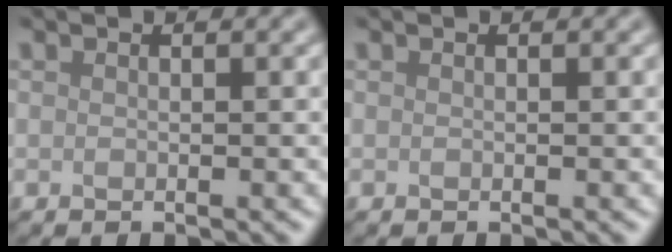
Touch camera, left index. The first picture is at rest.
{"total": 0.0}